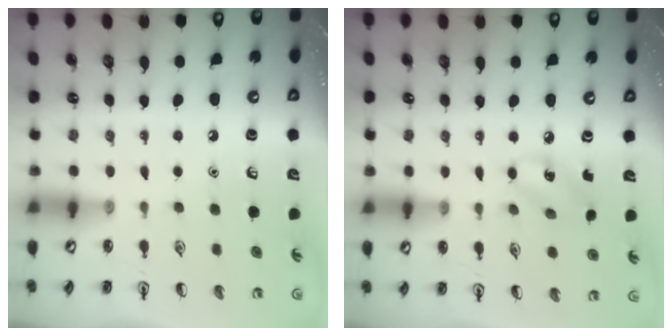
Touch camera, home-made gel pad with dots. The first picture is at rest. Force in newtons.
{"total": 3.5, "press": 3.4, "slide": 1.1}